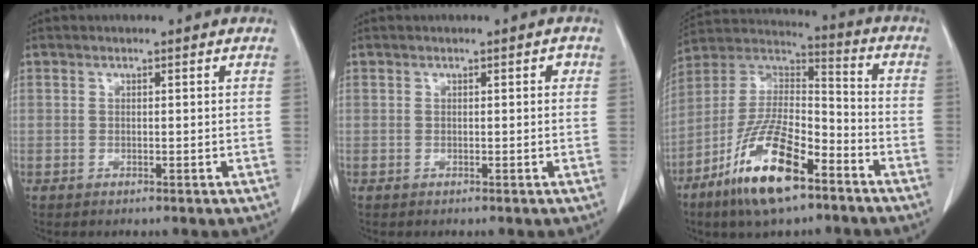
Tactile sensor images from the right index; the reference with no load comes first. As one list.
[{"total": 0.8, "force": [0.2, 0.4, 0.7], "torque": [-0.010, 0.006, 0.004]}, {"total": 16.8, "force": [-9.6, 5.0, 12.8], "torque": [-0.252, -0.003, -0.174]}]